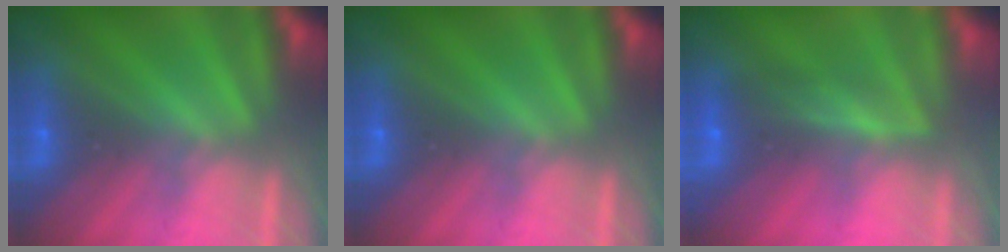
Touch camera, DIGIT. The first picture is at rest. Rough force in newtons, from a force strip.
{"total": 0.0}
{"total": 1.8}